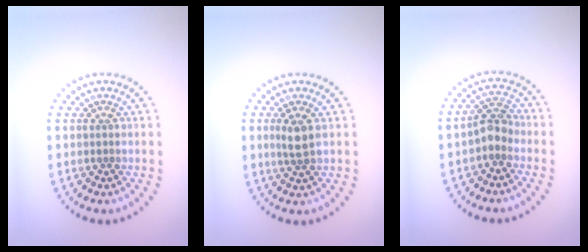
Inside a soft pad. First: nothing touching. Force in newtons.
{"total": 2.0, "press": 1.8, "slide": 0.8}
{"total": 2.7, "press": 2.4, "slide": 1.1}